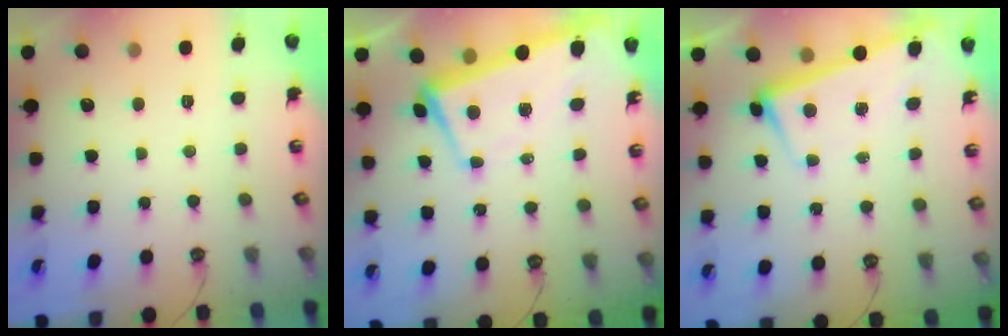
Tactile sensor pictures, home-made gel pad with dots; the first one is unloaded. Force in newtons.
{"total": 1.7, "press": 0.9, "slide": 1.4}
{"total": 2.7, "press": 2.6, "slide": 0.7}